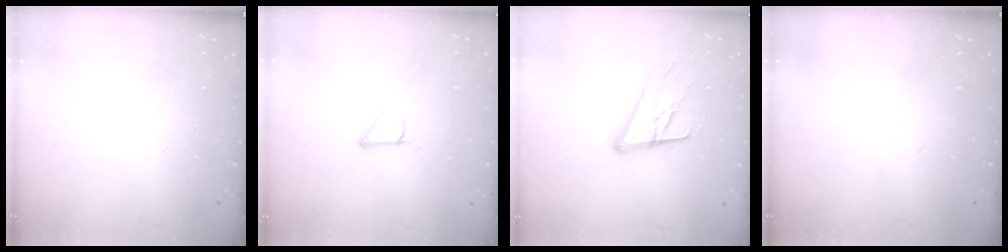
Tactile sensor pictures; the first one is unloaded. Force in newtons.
{"total": 3.4, "press": 3.4, "slide": 0.3}
{"total": 17.0, "press": 16.5, "slide": 4.2}
{"total": 0.0}